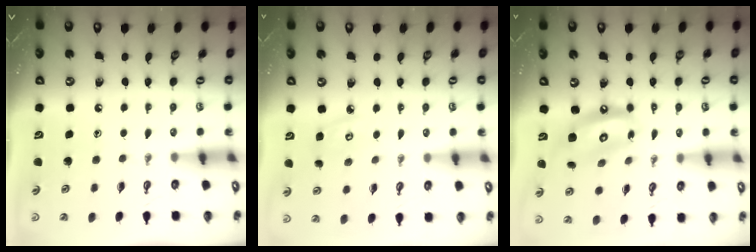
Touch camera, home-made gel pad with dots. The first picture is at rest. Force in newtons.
{"total": 5.2, "press": 5.2, "slide": 0.4}
{"total": 12.5, "press": 12.4, "slide": 1.4}